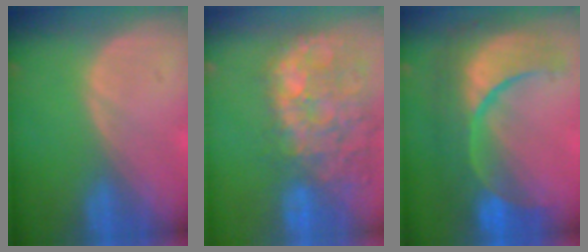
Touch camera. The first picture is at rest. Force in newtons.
{"total": 14.4, "press": 11.7, "slide": 8.4}
{"total": 12.5, "press": 12.4, "slide": 1.4}